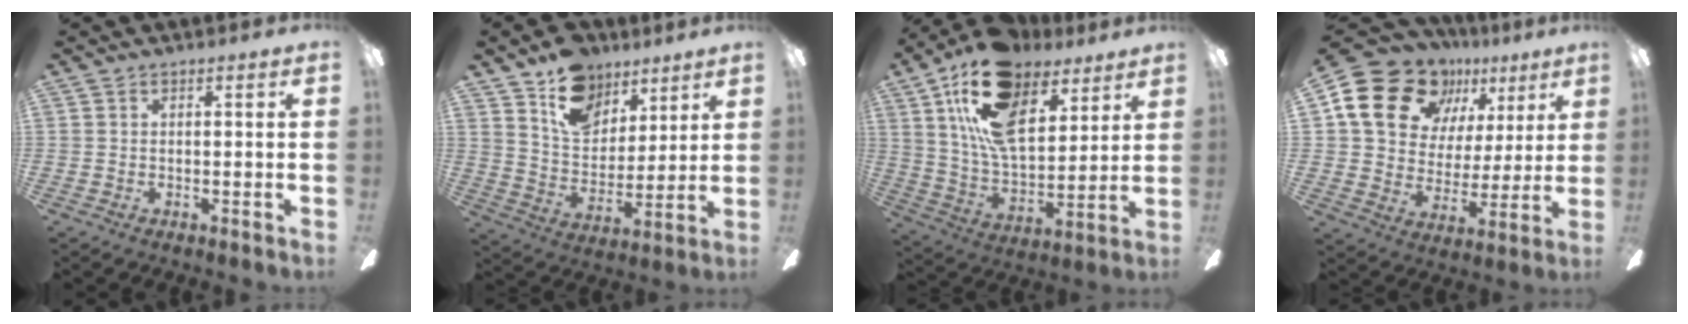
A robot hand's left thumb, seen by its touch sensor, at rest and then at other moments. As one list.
[{"total": 14.7, "force": [9.9, 9.2, 5.8], "torque": [-0.098, -0.049, 0.188]}, {"total": 21.1, "force": [11.8, 11.1, 13.5], "torque": [-0.255, -0.047, 0.211]}, {"total": 19.7, "force": [10.8, 14.1, 8.5], "torque": [-0.151, -0.042, 0.209]}]